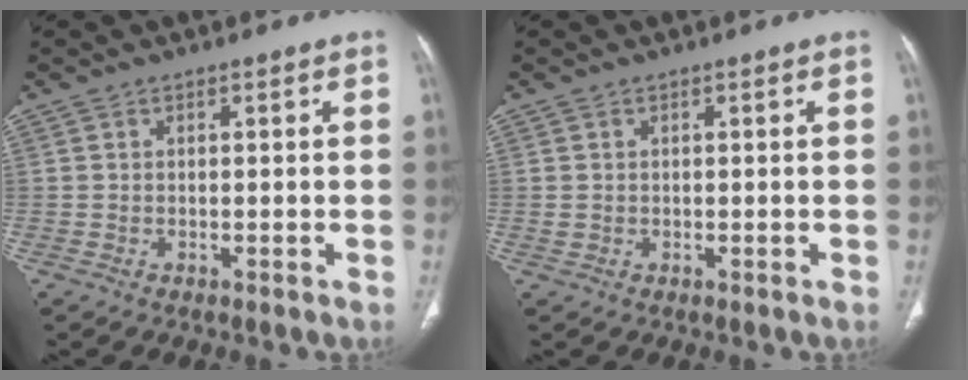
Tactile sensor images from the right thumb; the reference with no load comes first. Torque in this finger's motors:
{"motor_torque": [-0.34, 0.05, -0.38, 0.33, -0.07]}